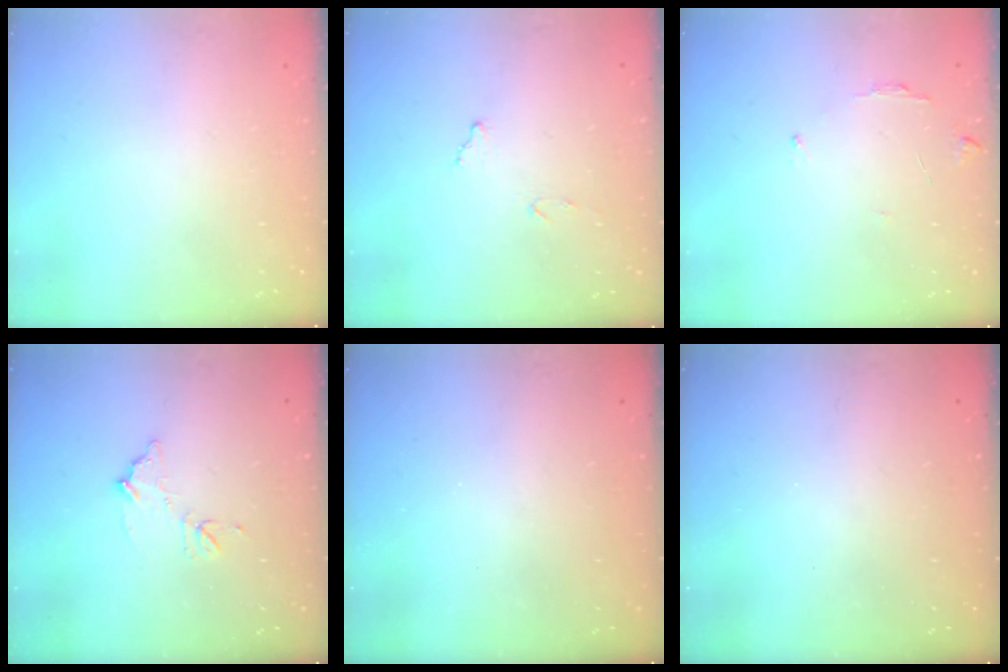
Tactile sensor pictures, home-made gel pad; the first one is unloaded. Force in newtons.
{"total": 7.1, "press": 7.1, "slide": 0.4}
{"total": 5.4, "press": 5.4, "slide": 0.5}
{"total": 9.2, "press": 9.2, "slide": 0.3}
{"total": 3.2, "press": 3.2, "slide": 0.1}
{"total": 3.2, "press": 3.2, "slide": 0.1}